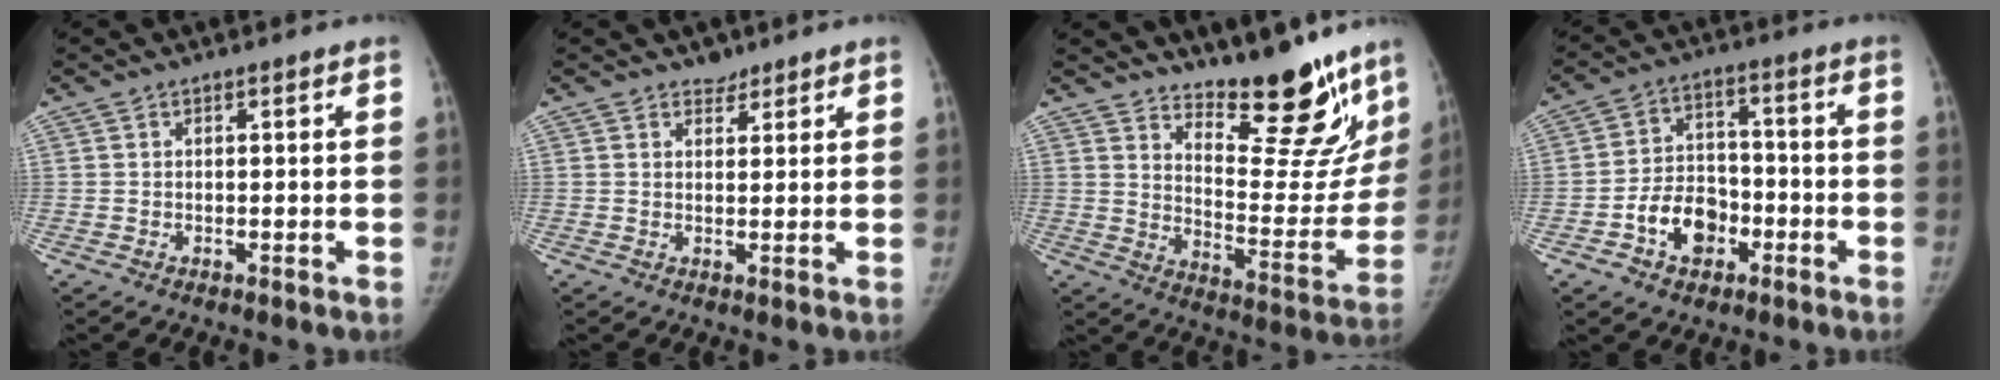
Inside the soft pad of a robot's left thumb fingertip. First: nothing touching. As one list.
[{"total": 2.1, "force": [1.7, 1.3, 0.2], "torque": [0.013, -0.011, 0.022]}, {"total": 19.5, "force": [15.6, 6.3, 9.7], "torque": [-0.085, -0.130, 0.222]}, {"total": 9.9, "force": [-4.1, 7.2, 5.5], "torque": [-0.059, 0.032, -0.070]}]